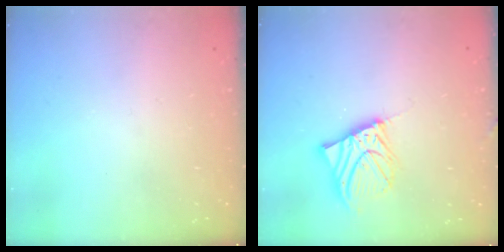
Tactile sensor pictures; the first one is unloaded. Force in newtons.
{"total": 9.6, "press": 9.4, "slide": 1.6}